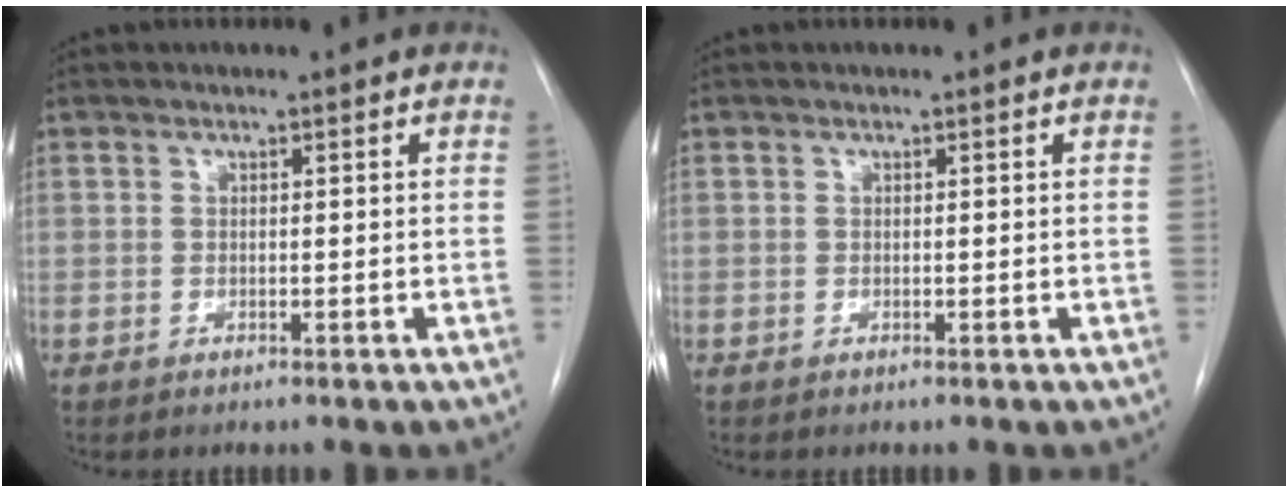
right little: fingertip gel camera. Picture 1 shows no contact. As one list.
[{"total": 0.0}]